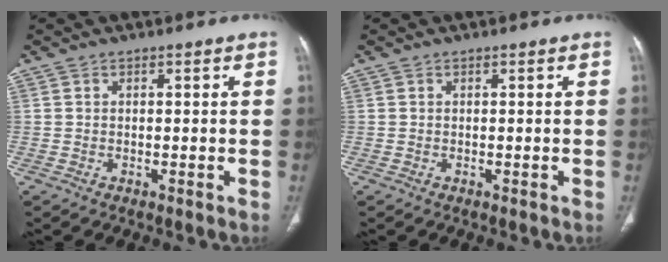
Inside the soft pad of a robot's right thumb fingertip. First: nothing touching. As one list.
[{"total": 0.0}]